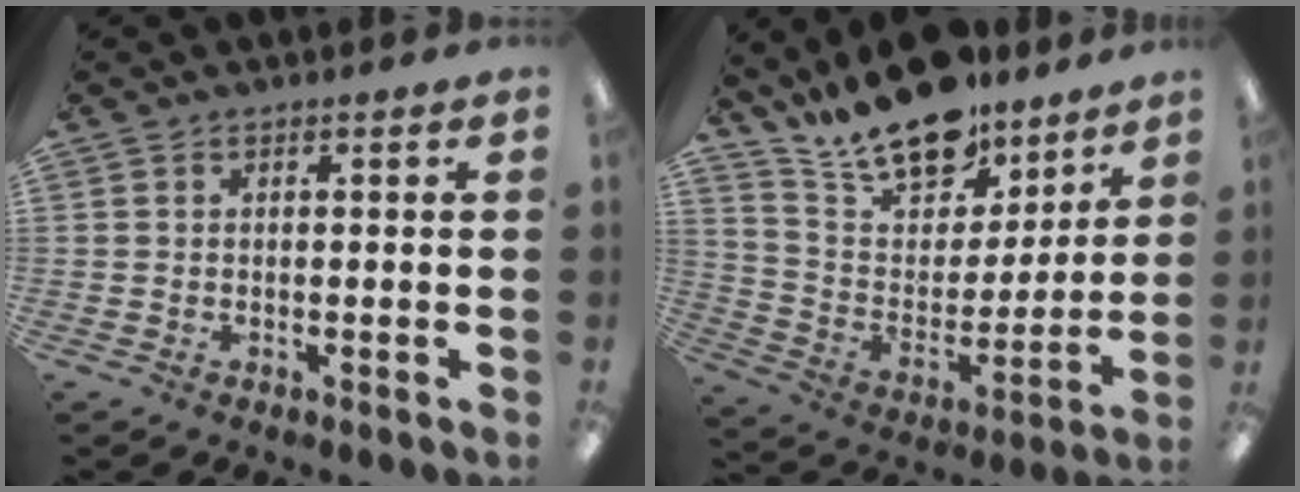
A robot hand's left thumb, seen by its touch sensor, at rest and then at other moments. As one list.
[{"total": 18.3, "force": [15.1, 7.7, 6.9], "torque": [-0.140, -0.104, 0.270]}]